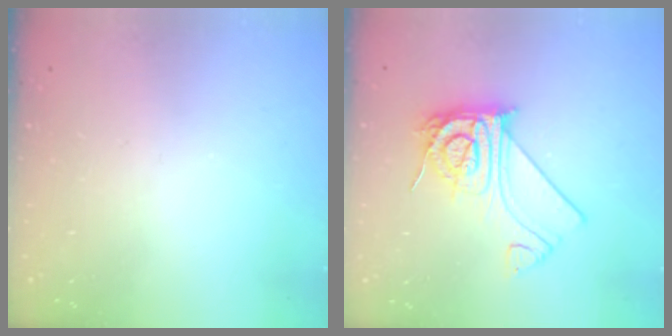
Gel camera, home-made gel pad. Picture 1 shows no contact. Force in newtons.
{"total": 13.7, "press": 13.6, "slide": 1.2}